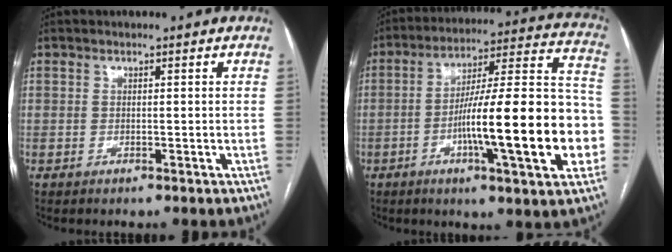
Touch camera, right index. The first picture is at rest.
{"total": 22.6, "force": [-5.5, 2.7, 21.8], "torque": [-0.278, 0.022, -0.079]}